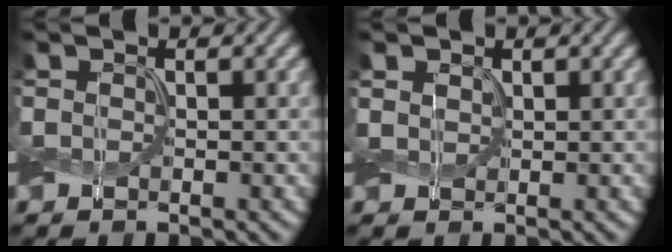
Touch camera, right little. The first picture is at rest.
{"total": 1.0, "force": [0.4, 0.8, 0.5], "torque": [-0.014, 0.000, 0.006]}